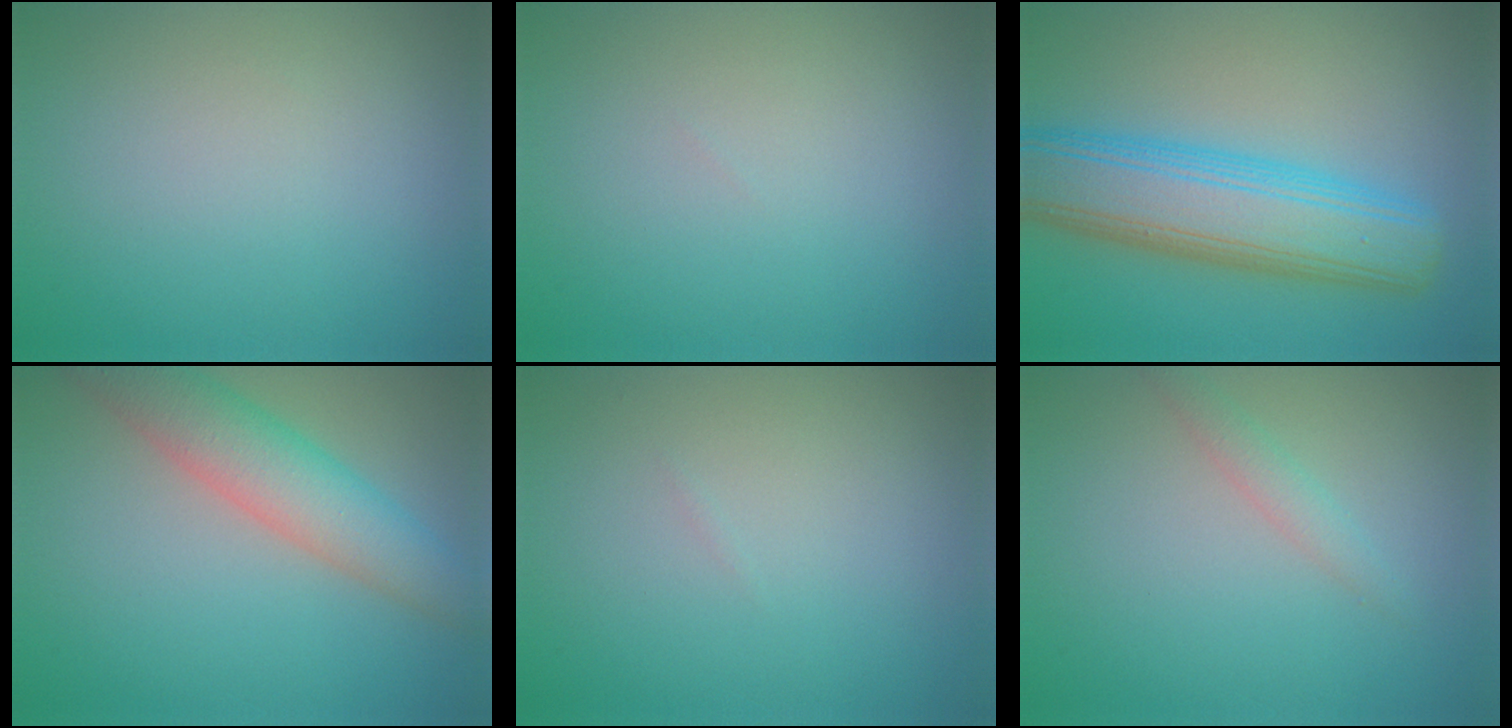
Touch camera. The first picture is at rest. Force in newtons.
{"total": 0.0}
{"total": 8.9, "press": 8.9, "slide": 0.3}
{"total": 5.8, "press": 5.8, "slide": 0.1}
{"total": 0.0}
{"total": 1.5, "press": 1.5, "slide": 0.1}